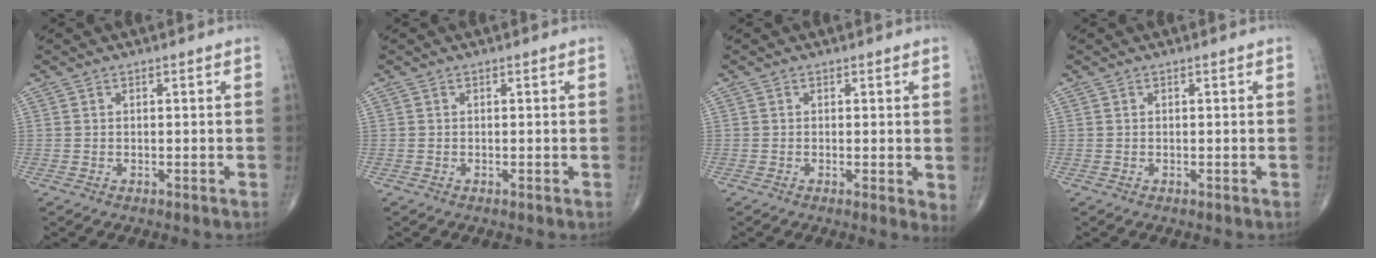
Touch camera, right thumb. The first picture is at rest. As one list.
[{"total": 0.0}, {"total": 2.7, "force": [0.1, 0.8, 2.6], "torque": [-0.039, -0.010, -0.004]}, {"total": 0.0}]